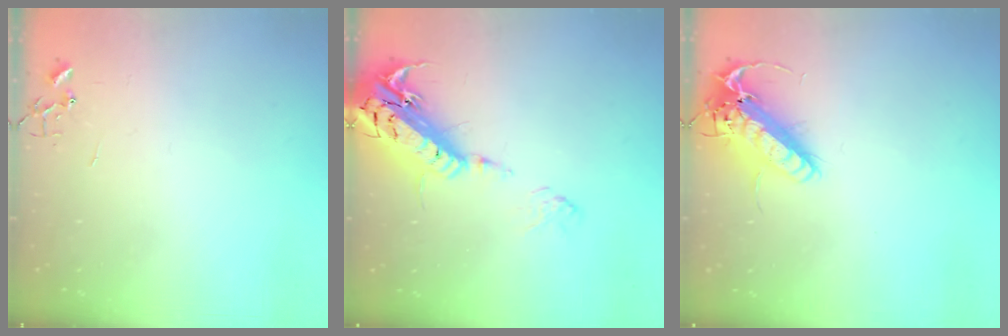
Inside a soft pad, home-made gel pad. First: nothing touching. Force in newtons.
{"total": 22.4, "press": 22.0, "slide": 4.3}
{"total": 16.2, "press": 15.9, "slide": 3.2}